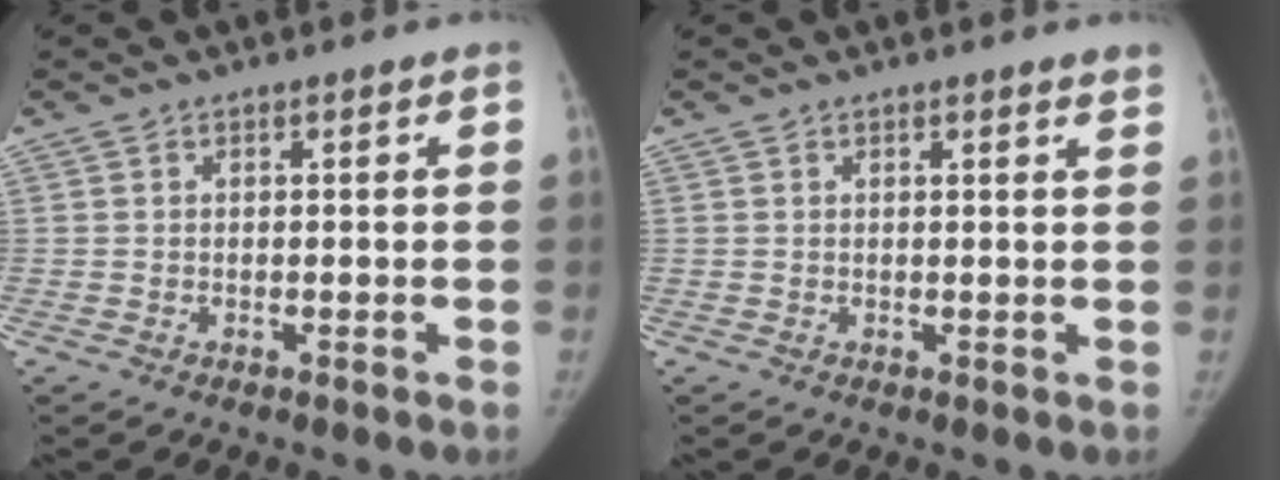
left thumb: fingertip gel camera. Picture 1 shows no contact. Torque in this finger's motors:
{"motor_torque": [0.19, -0.04, 0.35, -0.22, 0.05]}